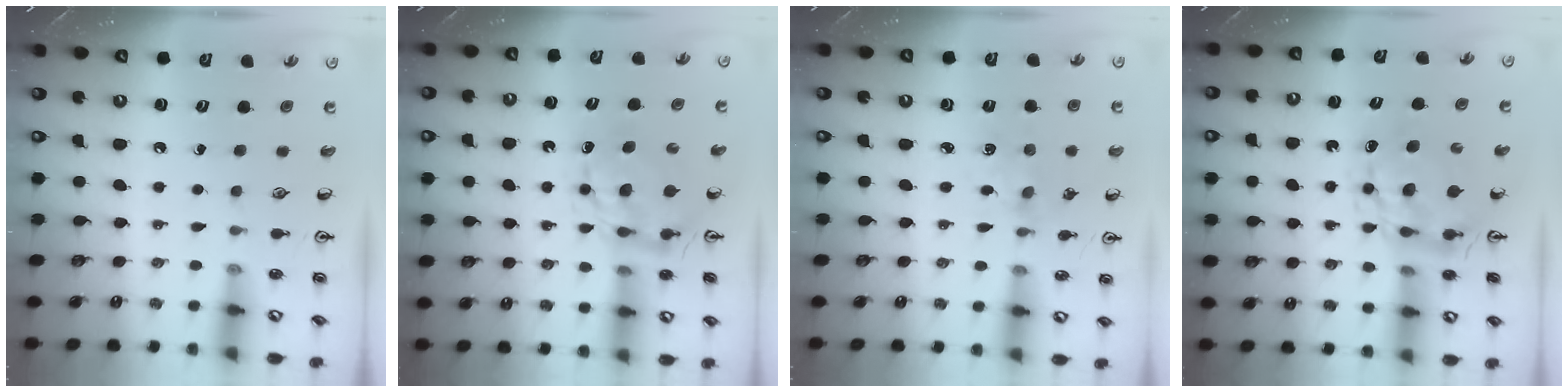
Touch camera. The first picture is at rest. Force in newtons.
{"total": 7.4, "press": 7.3, "slide": 0.6}
{"total": 1.9, "press": 1.8, "slide": 0.2}
{"total": 8.4, "press": 8.3, "slide": 0.7}